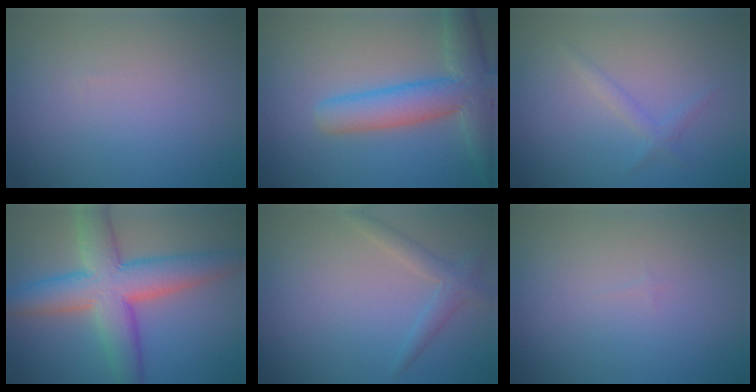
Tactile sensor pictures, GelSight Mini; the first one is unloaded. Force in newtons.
{"total": 6.7, "press": 6.7, "slide": 0.6}
{"total": 1.3, "press": 1.3, "slide": 0.0}
{"total": 8.4, "press": 8.4, "slide": 0.4}
{"total": 2.0, "press": 2.0, "slide": 0.1}
{"total": 0.0}